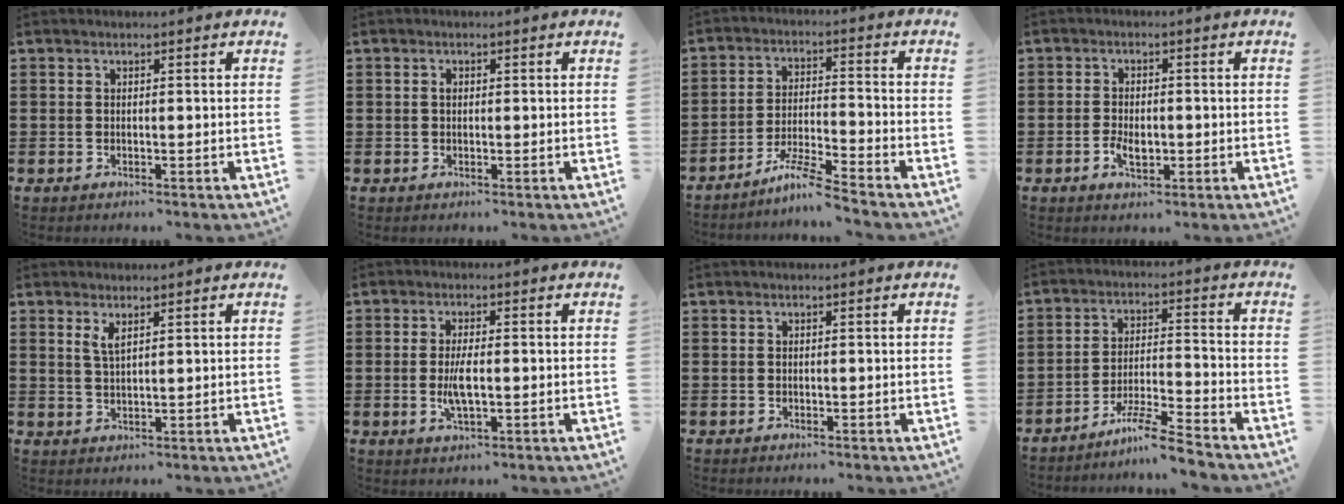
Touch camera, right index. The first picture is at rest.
{"total": 0.8, "force": [0.1, 0.5, 0.6], "torque": [-0.014, 0.000, 0.002]}
{"total": 6.3, "force": [-5.4, -0.6, 3.0], "torque": [-0.073, -0.016, -0.108]}
{"total": 3.3, "force": [-0.9, 1.6, 2.8], "torque": [-0.057, -0.003, -0.016]}
{"total": 2.3, "force": [1.4, 0.7, 1.7], "torque": [-0.036, 0.002, 0.025]}
{"total": 4.4, "force": [-0.6, 1.3, 4.2], "torque": [-0.094, -0.008, -0.017]}
{"total": 0.0}
{"total": 6.8, "force": [-5.9, -0.3, 3.2], "torque": [-0.068, -0.009, -0.114]}